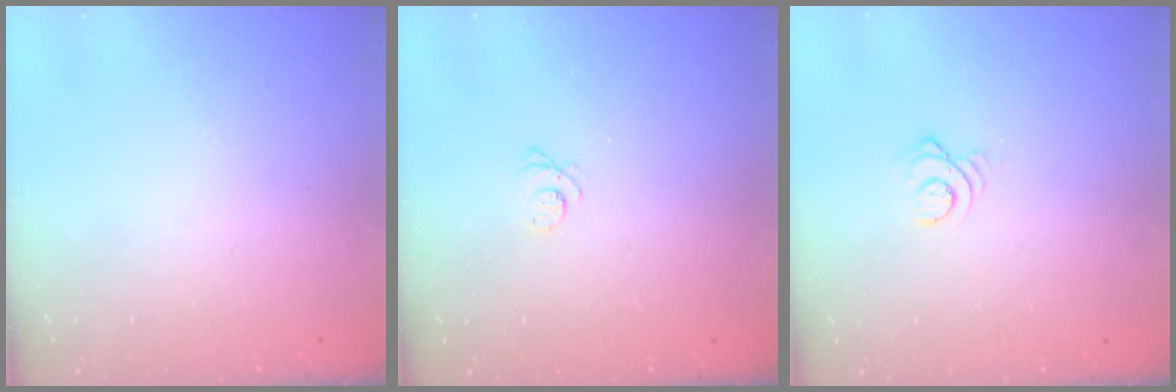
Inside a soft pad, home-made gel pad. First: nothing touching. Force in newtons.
{"total": 2.5, "press": 2.5, "slide": 0.3}
{"total": 3.0, "press": 3.0, "slide": 0.4}